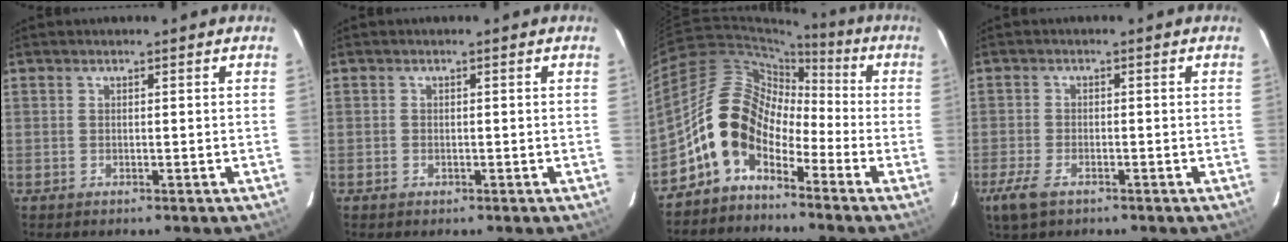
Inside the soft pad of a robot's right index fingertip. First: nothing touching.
{"total": 1.0, "force": [-0.5, 0.8, 0.1], "torque": [-0.001, 0.000, -0.006]}
{"total": 10.8, "force": [-5.4, 7.3, 5.8], "torque": [-0.098, 0.023, -0.112]}
{"total": 5.4, "force": [-3.4, 2.6, 3.3], "torque": [-0.092, -0.012, -0.064]}